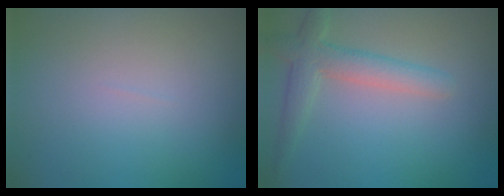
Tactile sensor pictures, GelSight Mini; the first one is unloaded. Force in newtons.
{"total": 3.4, "press": 3.4, "slide": 0.3}